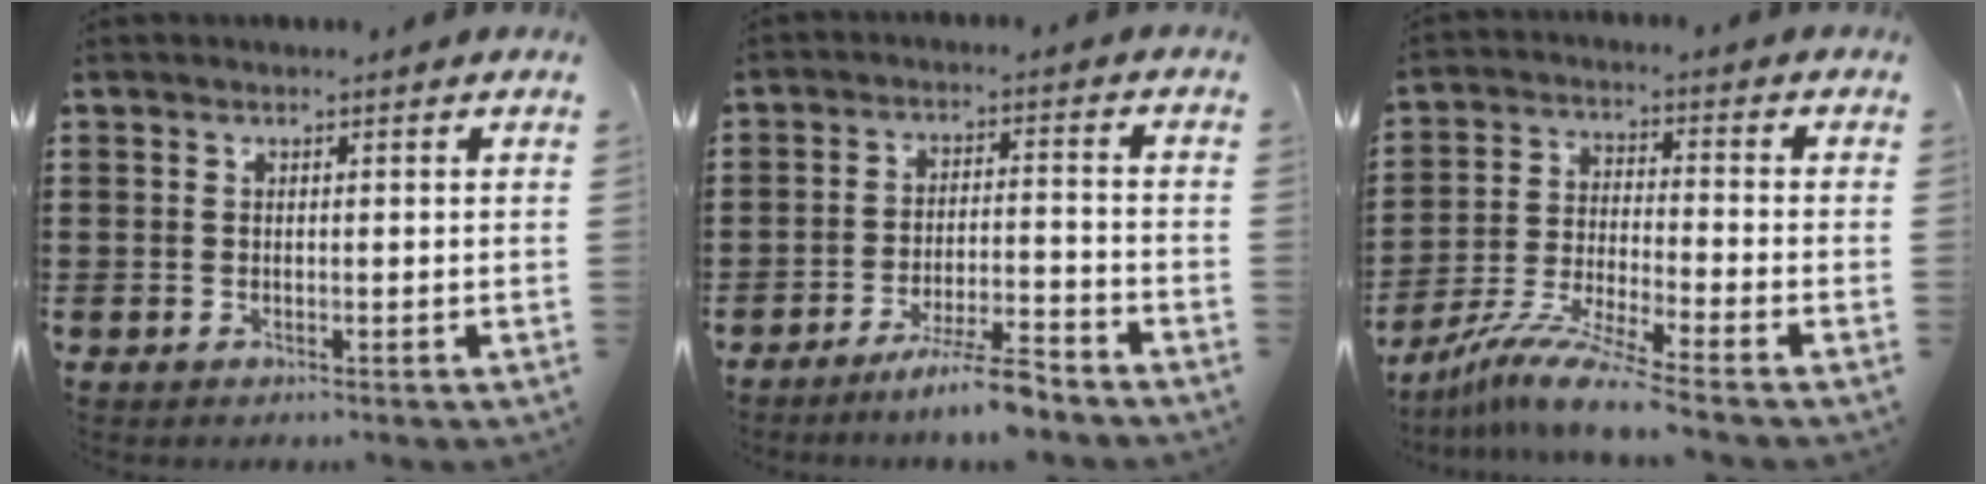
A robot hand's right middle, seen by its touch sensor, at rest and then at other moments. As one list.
[{"total": 7.0, "force": [-6.0, 0.1, 3.7], "torque": [-0.068, -0.009, -0.108]}, {"total": 8.9, "force": [-7.7, -0.3, 4.4], "torque": [-0.089, -0.008, -0.149]}]